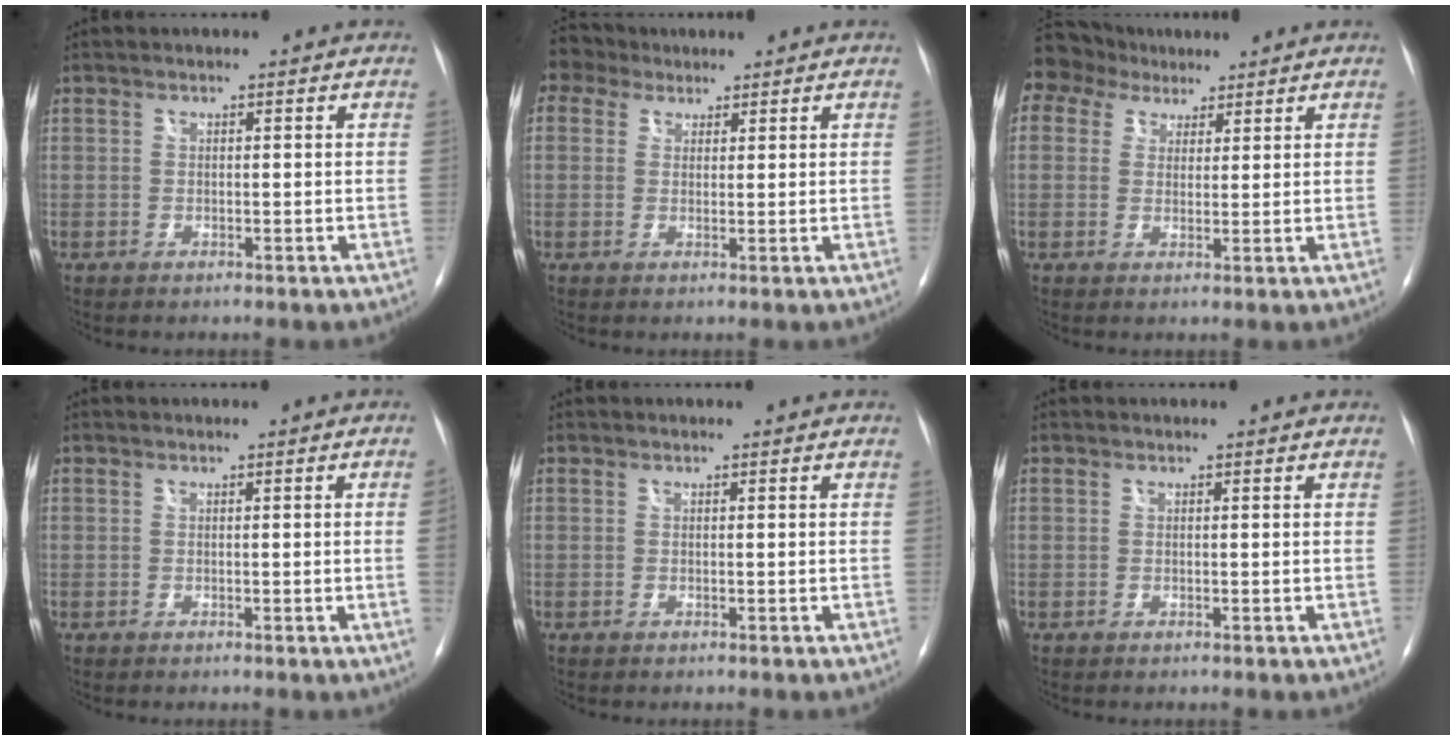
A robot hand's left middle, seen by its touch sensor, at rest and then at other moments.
{"total": 3.7, "force": [2.9, 2.3, 0.2], "torque": [-0.010, 0.027, 0.053]}
{"total": 8.7, "force": [6.6, 5.2, 2.2], "torque": [-0.054, 0.044, 0.120]}
{"total": 1.2, "force": [-0.2, -0.5, 1.1], "torque": [-0.011, 0.000, -0.003]}
{"total": 0.0}
{"total": 0.0}